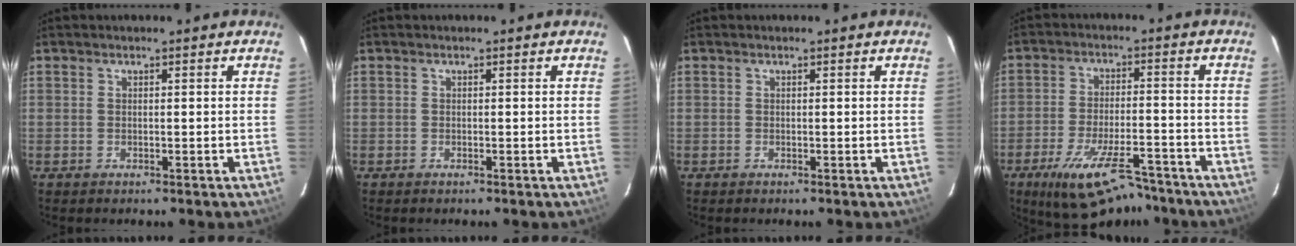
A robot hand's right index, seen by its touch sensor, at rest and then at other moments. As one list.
[{"total": 0.0}, {"total": 0.0}, {"total": 15.3, "force": [-11.5, 4.7, 8.8], "torque": [-0.172, -0.024, -0.182]}]